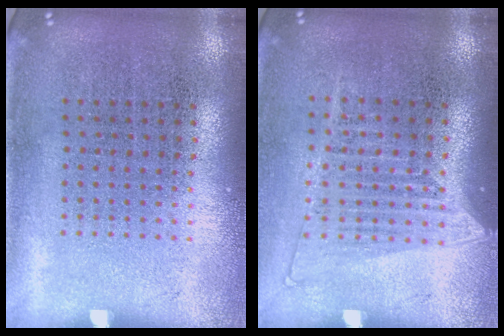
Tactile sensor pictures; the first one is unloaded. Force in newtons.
{"total": 1.3, "press": 1.1, "slide": 0.6}